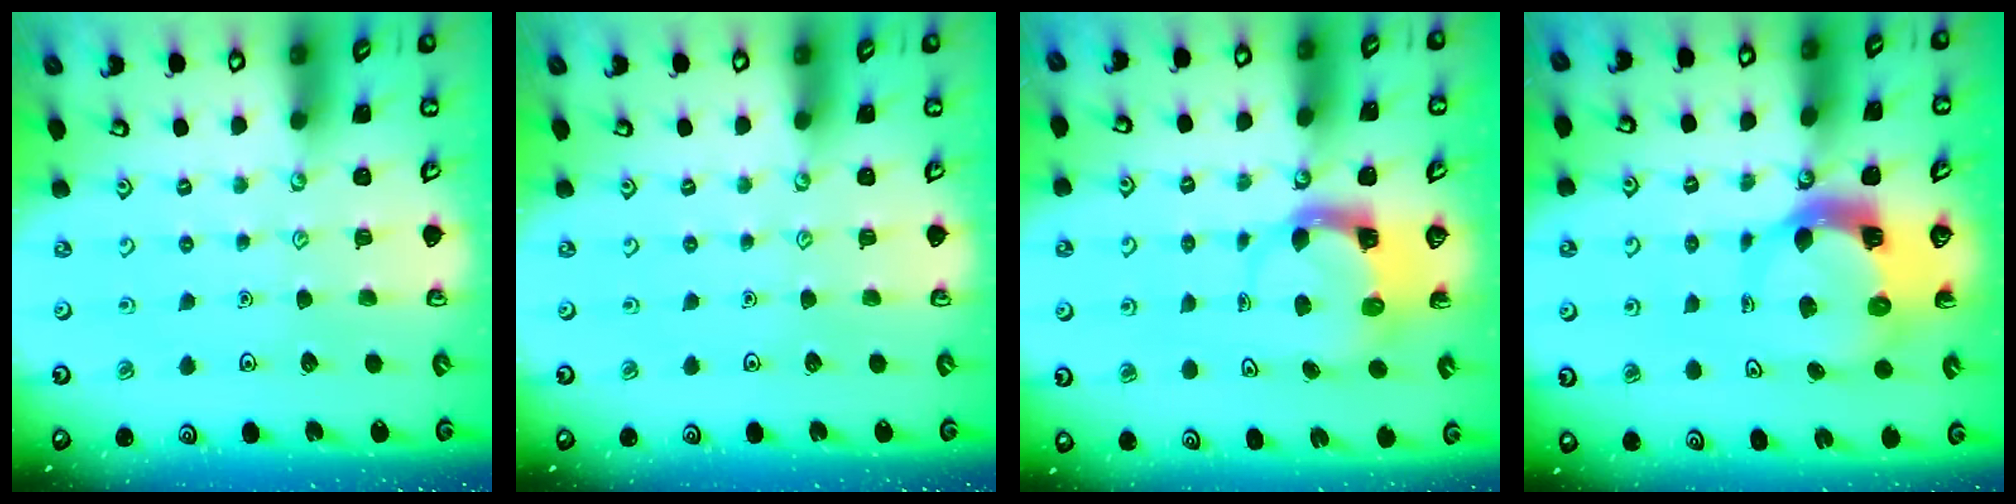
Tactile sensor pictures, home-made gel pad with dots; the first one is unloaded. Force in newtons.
{"total": 0.0}
{"total": 3.6, "press": 3.6, "slide": 0.5}
{"total": 6.3, "press": 6.3, "slide": 0.6}